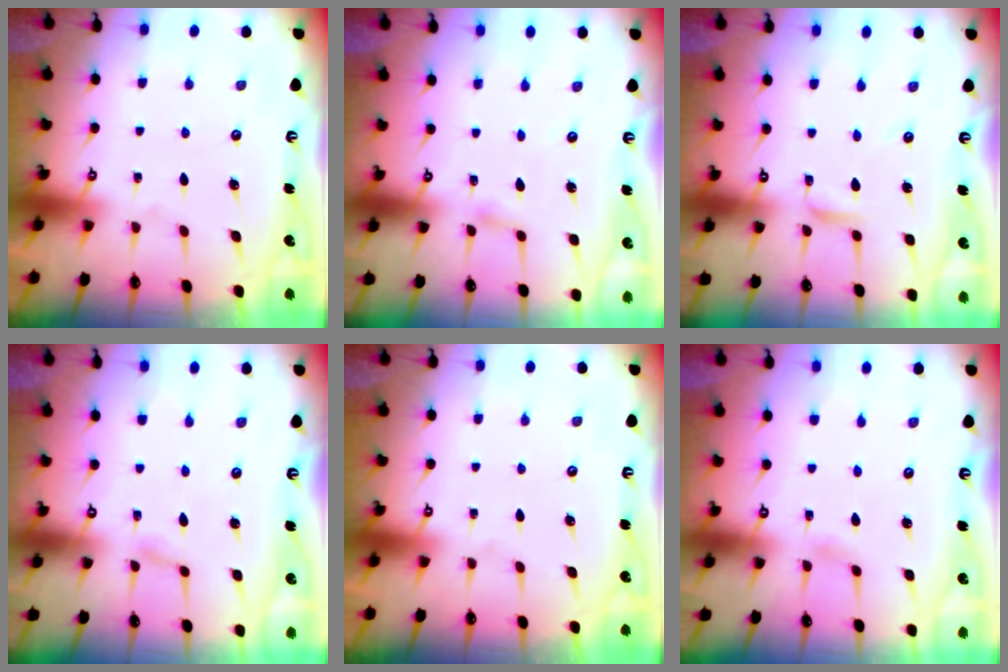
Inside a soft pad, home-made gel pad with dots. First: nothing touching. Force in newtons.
{"total": 2.3, "press": 2.2, "slide": 0.2}
{"total": 2.1, "press": 2.1, "slide": 0.2}
{"total": 0.9, "press": 0.9, "slide": 0.1}
{"total": 0.0}
{"total": 0.6, "press": 0.6, "slide": 0.1}